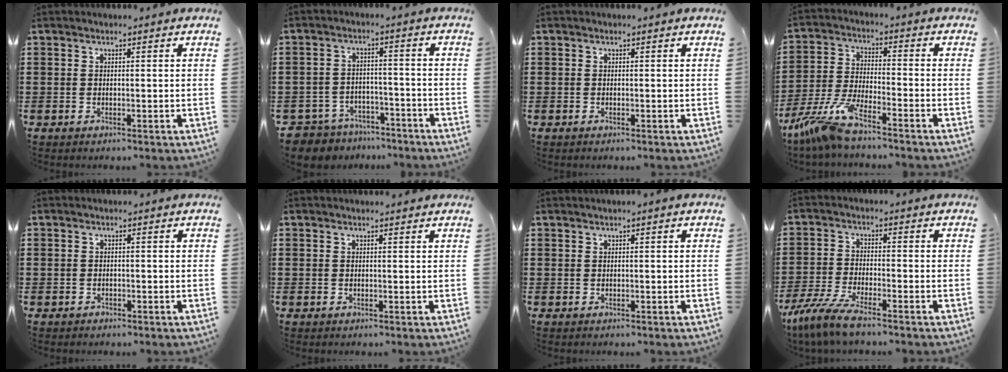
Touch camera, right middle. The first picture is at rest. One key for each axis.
{"total": 5.2, "fx": -5.1, "fy": 1.3, "fz": 0.0, "tx": -0.019, "ty": 0.007, "tz": -0.111}
{"total": 0.0}
{"total": 7.8, "fx": -6.7, "fy": 0.2, "fz": 4.1, "tx": -0.109, "ty": -0.015, "tz": -0.137}
{"total": 1.0, "fx": -0.7, "fy": 0.7, "fz": 0.0, "tx": 0.000, "ty": 0.004, "tz": -0.016}
{"total": 0.0}
{"total": 0.0}
{"total": 6.1, "fx": -5.1, "fy": 0.6, "fz": 3.3, "tx": -0.088, "ty": -0.016, "tz": -0.104}